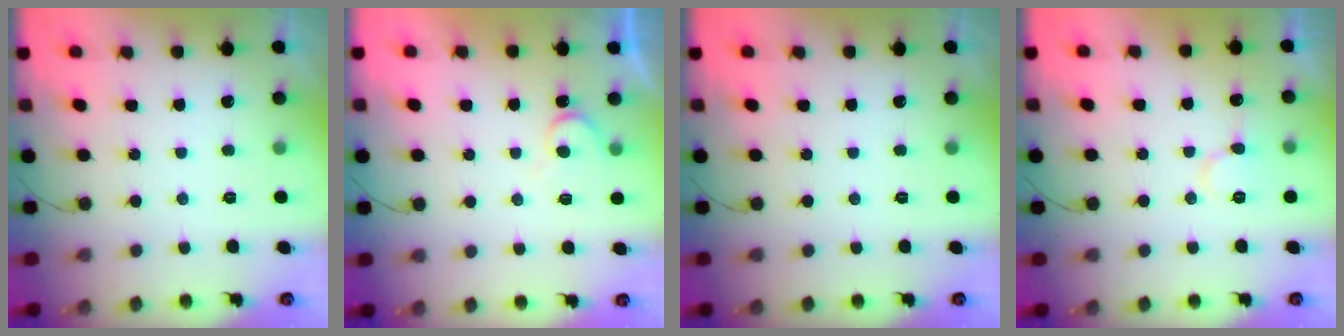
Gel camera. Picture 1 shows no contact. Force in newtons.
{"total": 5.1, "press": 5.1, "slide": 0.4}
{"total": 0.0}
{"total": 7.8, "press": 7.7, "slide": 1.1}